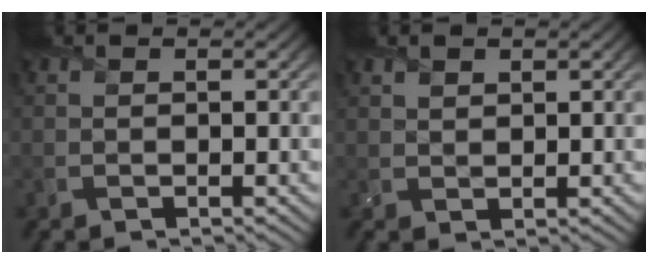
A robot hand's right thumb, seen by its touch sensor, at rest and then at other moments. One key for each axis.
{"total": 1.4, "fx": 1.1, "fy": 0.8, "fz": 0.4, "tx": -0.012, "ty": -0.001, "tz": 0.026}